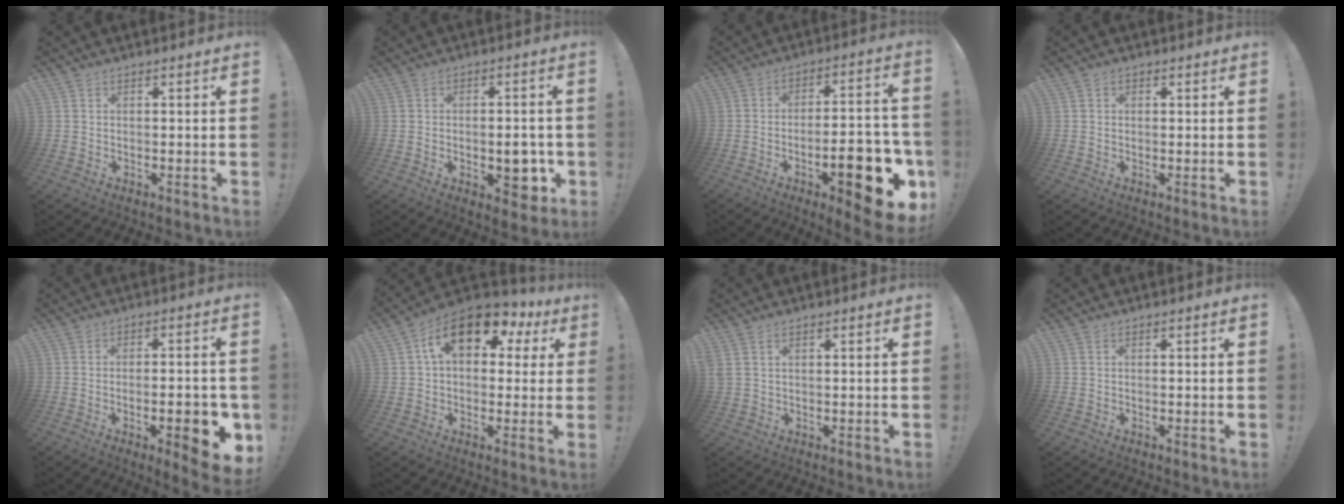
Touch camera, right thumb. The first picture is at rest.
{"total": 7.4, "force": [-1.8, 4.5, 5.7], "torque": [-0.060, 0.007, -0.024]}
{"total": 17.5, "force": [-7.5, 5.5, 14.8], "torque": [-0.186, 0.034, -0.107]}
{"total": 0.9, "force": [0.2, 0.8, 0.4], "torque": [-0.003, 0.002, 0.003]}
{"total": 10.6, "force": [-3.6, 3.3, 9.4], "torque": [-0.109, 0.005, -0.048]}
{"total": 15.8, "force": [6.5, 9.0, 11.2], "torque": [-0.181, -0.014, 0.116]}
{"total": 2.4, "force": [1.2, 1.3, 1.7], "torque": [-0.048, 0.002, 0.022]}
{"total": 0.0}